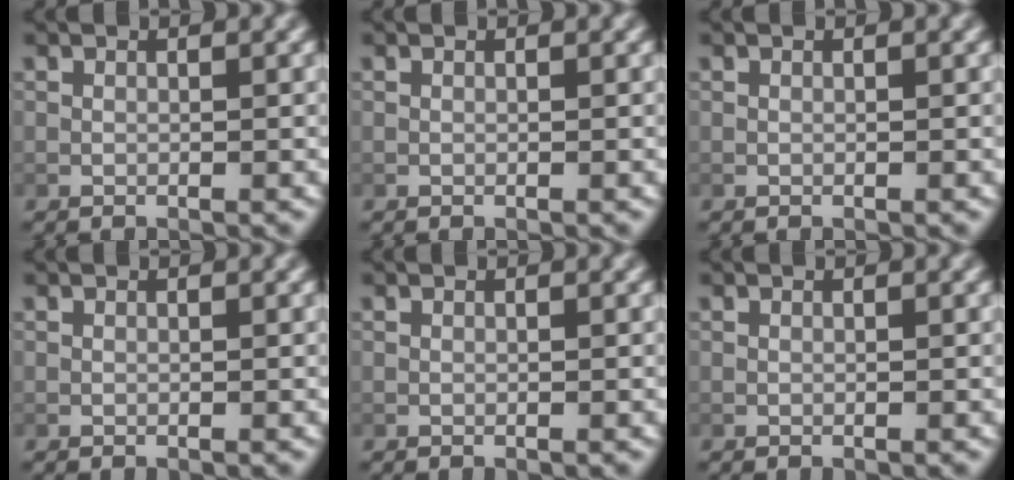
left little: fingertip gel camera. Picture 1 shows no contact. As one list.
[{"total": 0.0}, {"total": 0.0}, {"total": 0.0}, {"total": 0.0}, {"total": 0.0}]